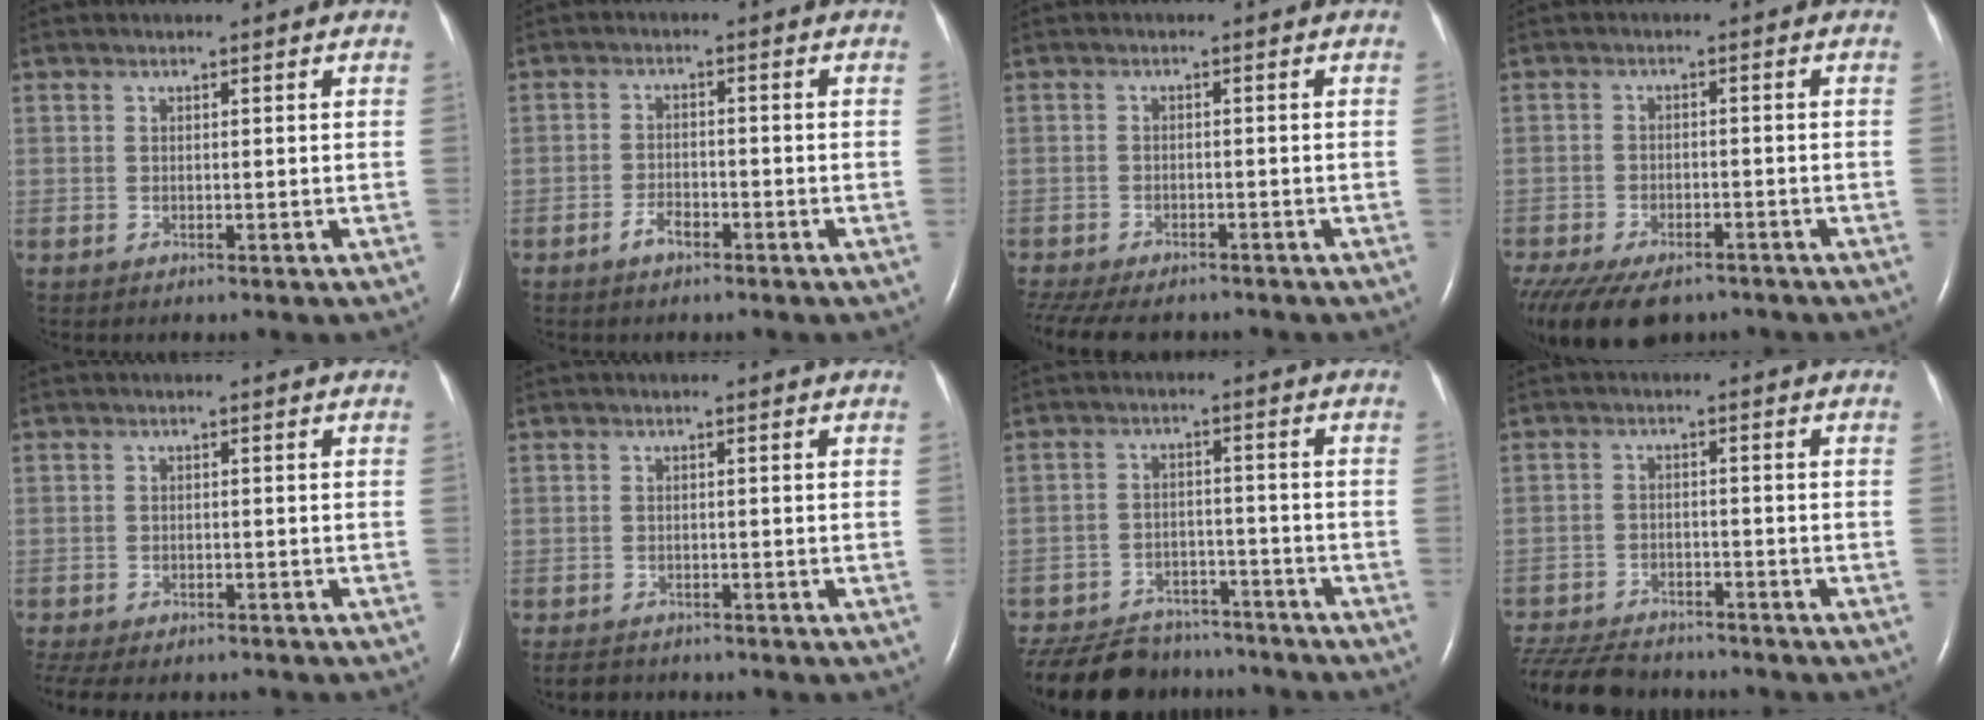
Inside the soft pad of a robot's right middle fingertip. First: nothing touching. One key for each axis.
{"total": 2.7, "fx": -1.9, "fy": 1.1, "fz": 1.6, "tx": -0.031, "ty": 0.003, "tz": -0.035}
{"total": 13.3, "fx": -10.8, "fy": 5.2, "fz": 5.9, "tx": -0.155, "ty": -0.017, "tz": -0.147}
{"total": 15.4, "fx": -11.2, "fy": 7.1, "fz": 7.9, "tx": -0.202, "ty": -0.032, "tz": -0.162}
{"total": 11.6, "fx": -9.5, "fy": 4.4, "fz": 5.1, "tx": -0.114, "ty": -0.007, "tz": -0.124}
{"total": 3.9, "fx": -3.6, "fy": 0.7, "fz": 1.2, "tx": -0.021, "ty": -0.012, "tz": -0.060}
{"total": 16.6, "fx": -14.4, "fy": 6.3, "fz": 5.4, "tx": -0.130, "ty": -0.009, "tz": -0.208}
{"total": 13.9, "fx": -12.2, "fy": 4.2, "fz": 5.3, "tx": -0.131, "ty": -0.017, "tz": -0.186}